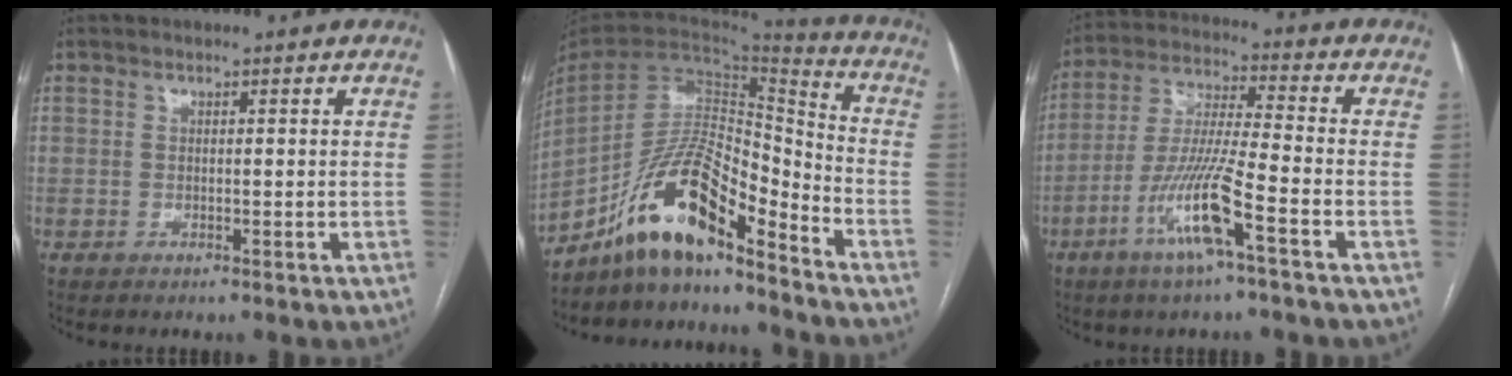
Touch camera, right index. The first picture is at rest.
{"total": 14.9, "force": [-11.2, 3.3, 9.3], "torque": [-0.177, 0.027, -0.200]}
{"total": 11.6, "force": [-5.4, 0.0, 10.3], "torque": [-0.209, -0.008, -0.108]}